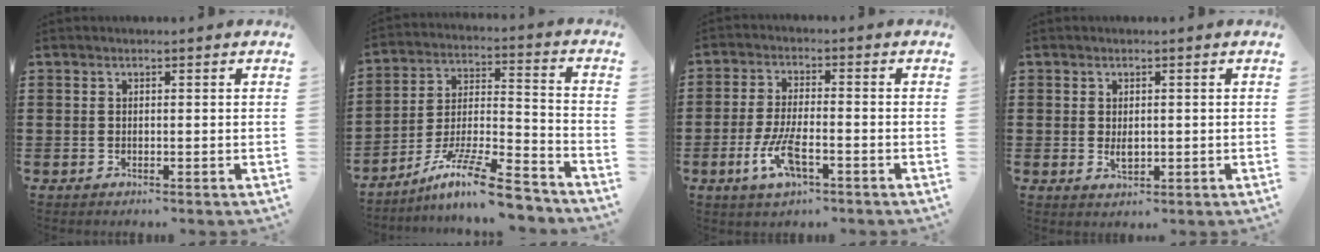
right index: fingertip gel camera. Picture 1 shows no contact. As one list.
[{"total": 12.6, "force": [-10.1, 1.6, 7.3], "torque": [-0.117, 0.029, -0.189]}, {"total": 6.9, "force": [-2.9, 2.3, 5.9], "torque": [-0.135, -0.012, -0.056]}, {"total": 1.9, "force": [0.2, 1.1, 1.5], "torque": [-0.028, 0.004, 0.004]}]